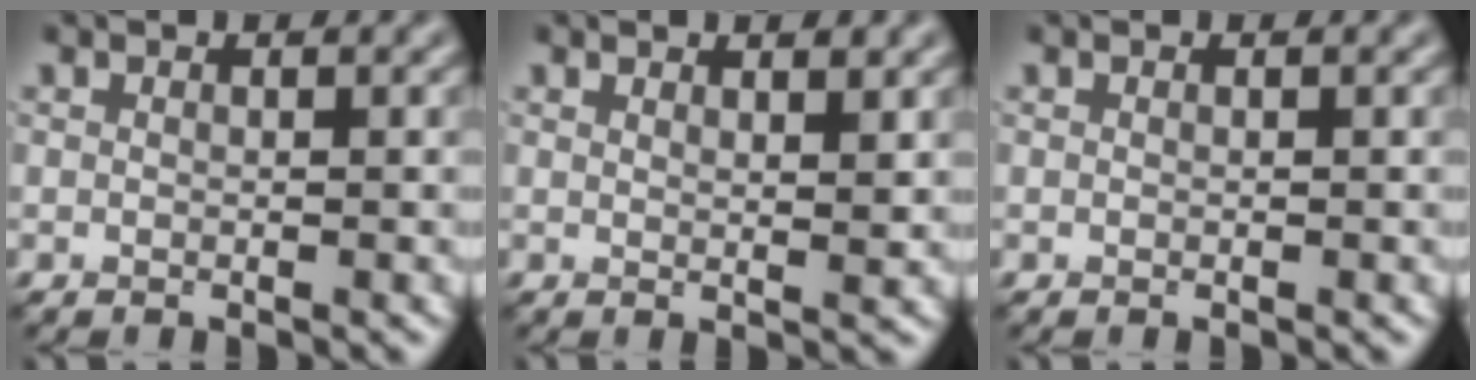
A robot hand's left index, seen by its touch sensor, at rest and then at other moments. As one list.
[{"total": 2.3, "force": [1.5, 0.6, 1.6], "torque": [-0.016, 0.000, 0.020]}, {"total": 0.0}]